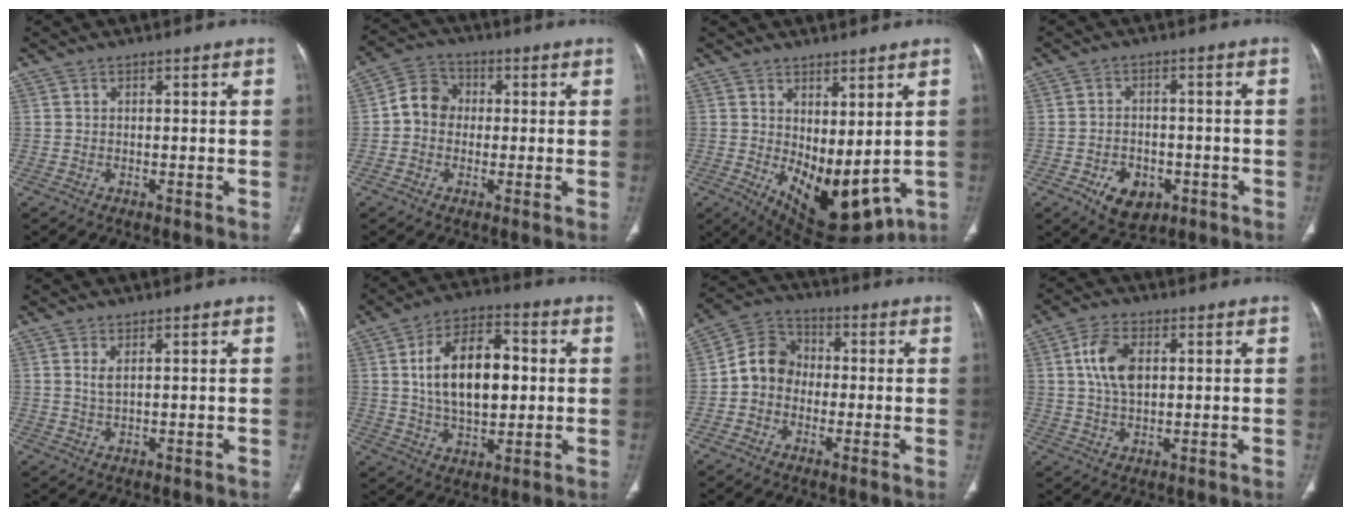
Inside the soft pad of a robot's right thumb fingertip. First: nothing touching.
{"total": 6.7, "force": [-0.2, 5.9, 3.2], "torque": [-0.038, 0.021, -0.017]}
{"total": 13.0, "force": [0.1, 6.7, 11.2], "torque": [-0.152, -0.023, 0.032]}
{"total": 7.5, "force": [-3.2, 5.3, 4.2], "torque": [-0.049, 0.020, -0.041]}
{"total": 1.8, "force": [0.7, 0.6, 1.5], "torque": [-0.036, -0.004, 0.021]}
{"total": 16.0, "force": [2.0, 9.2, 13.0], "torque": [-0.195, 0.011, 0.033]}
{"total": 8.2, "force": [-1.2, 7.1, 3.9], "torque": [-0.051, 0.033, -0.039]}
{"total": 8.0, "force": [1.8, 4.7, 6.2], "torque": [-0.119, 0.000, 0.034]}